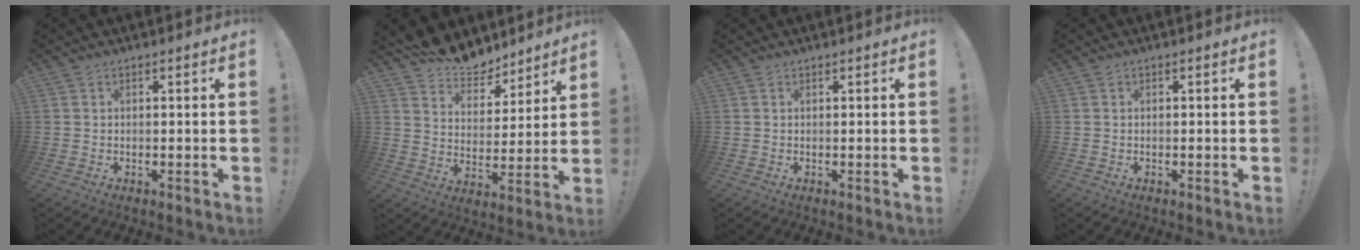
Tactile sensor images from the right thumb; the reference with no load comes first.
{"total": 10.6, "force": [9.3, 4.7, 1.8], "torque": [-0.042, -0.078, 0.177]}
{"total": 0.0}
{"total": 0.0}